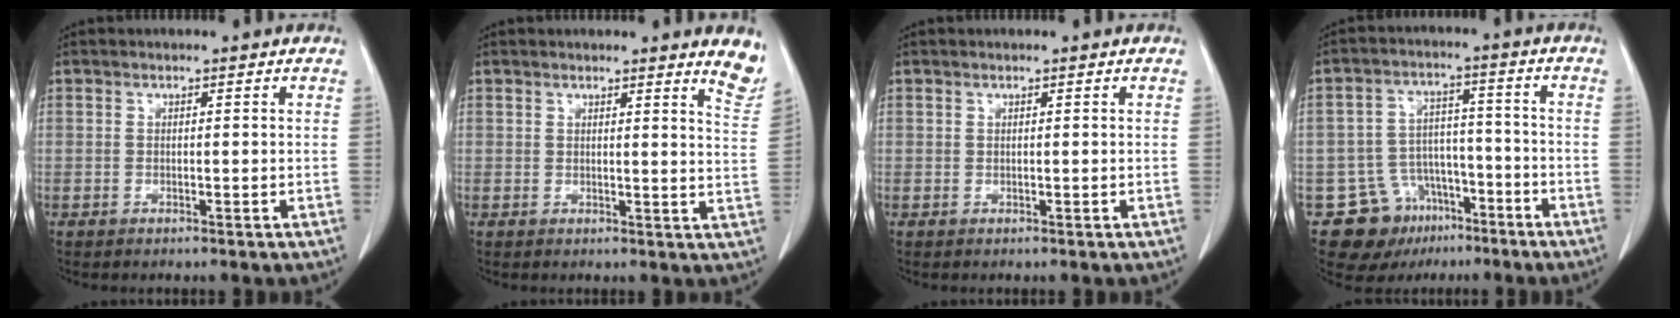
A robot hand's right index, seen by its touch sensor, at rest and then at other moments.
{"total": 5.3, "force": [4.6, 0.3, 2.5], "torque": [-0.022, -0.030, 0.028]}
{"total": 0.0}
{"total": 10.3, "force": [-6.2, 7.8, 2.8], "torque": [-0.048, 0.037, -0.087]}